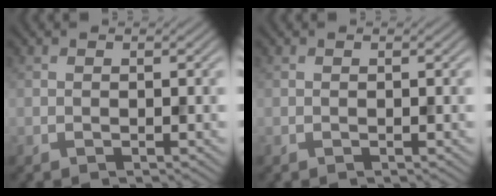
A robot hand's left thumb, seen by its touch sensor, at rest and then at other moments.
{"total": 0.0}